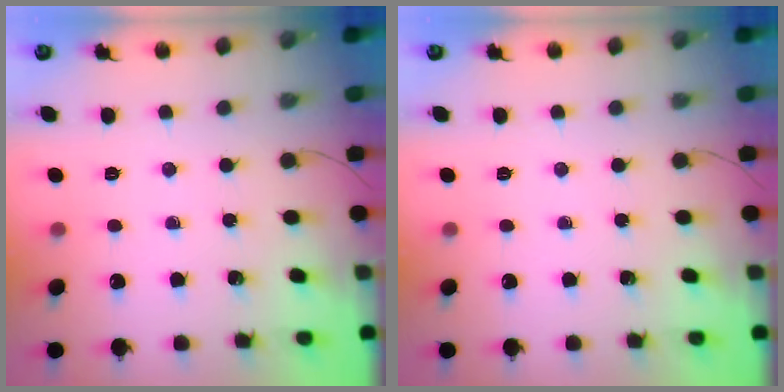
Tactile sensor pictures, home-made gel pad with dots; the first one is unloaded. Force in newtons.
{"total": 0.0}